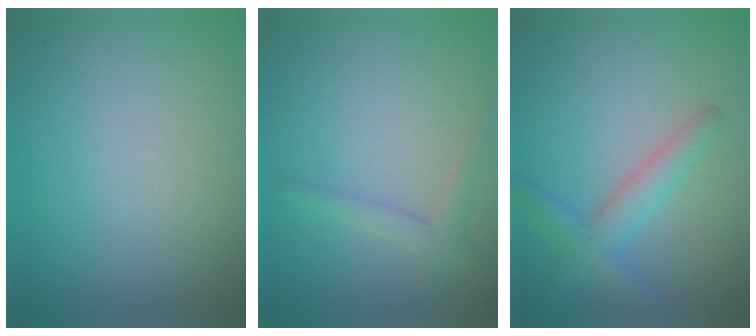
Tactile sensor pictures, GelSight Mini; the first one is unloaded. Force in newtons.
{"total": 1.8, "press": 1.8, "slide": 0.2}
{"total": 3.2, "press": 3.2, "slide": 0.1}